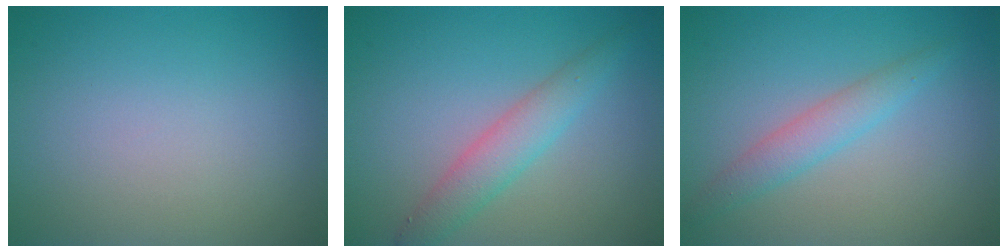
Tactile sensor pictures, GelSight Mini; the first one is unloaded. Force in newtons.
{"total": 3.1, "press": 3.1, "slide": 0.1}
{"total": 2.5, "press": 2.5, "slide": 0.2}